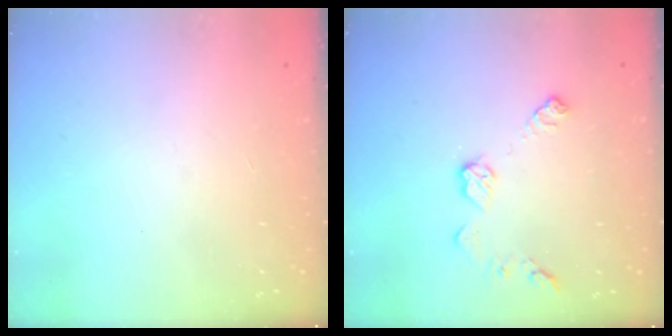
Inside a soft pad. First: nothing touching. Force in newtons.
{"total": 8.7, "press": 8.7, "slide": 0.3}